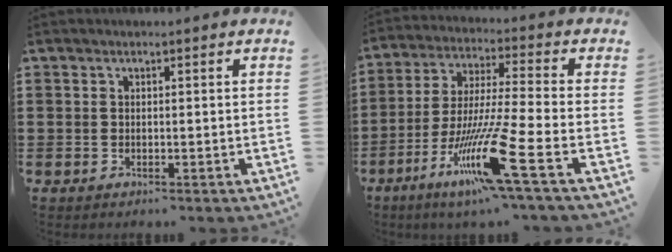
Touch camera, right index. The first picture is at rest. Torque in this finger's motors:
{"motor_torque": [2.14, 0.00, 1.05, 0.21]}